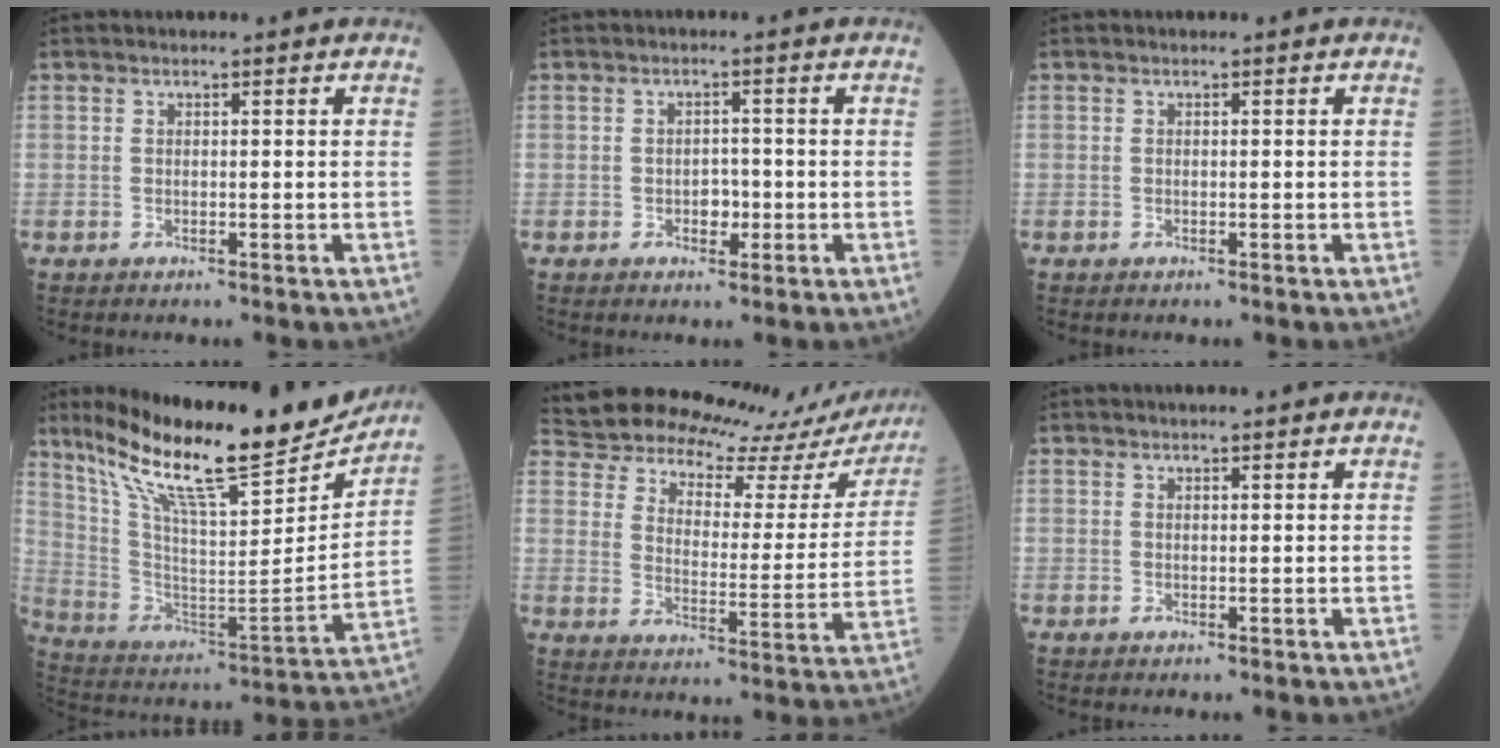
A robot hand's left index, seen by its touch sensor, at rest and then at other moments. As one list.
[{"total": 2.3, "force": [-0.7, 1.5, 1.5], "torque": [-0.018, 0.005, -0.010]}, {"total": 0.0}, {"total": 24.0, "force": [19.9, 3.4, 13.0], "torque": [-0.230, -0.026, 0.322]}, {"total": 26.0, "force": [23.8, 7.1, 7.5], "torque": [-0.132, -0.062, 0.299]}, {"total": 0.7, "force": [0.6, 0.1, 0.5], "torque": [-0.009, 0.003, 0.009]}]